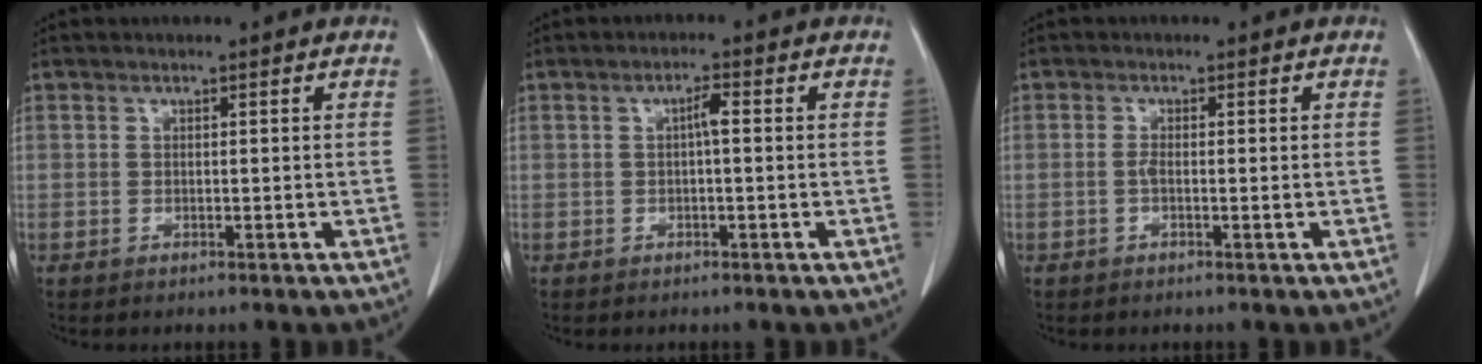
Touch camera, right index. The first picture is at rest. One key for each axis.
{"total": 2.0, "fx": 0.1, "fy": 0.3, "fz": 2.0, "tx": -0.037, "ty": 0.004, "tz": 0.002}
{"total": 1.1, "fx": -0.3, "fy": 0.1, "fz": 1.0, "tx": -0.022, "ty": 0.001, "tz": -0.005}